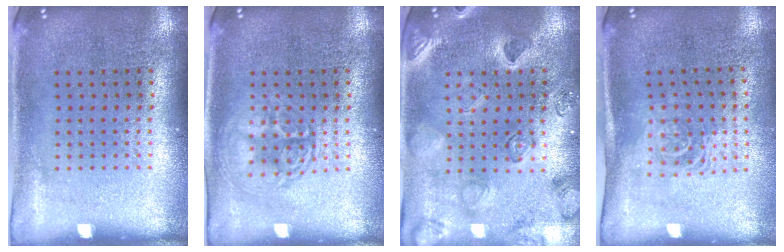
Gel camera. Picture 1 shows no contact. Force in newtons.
{"total": 2.7, "press": 2.7, "slide": 0.3}
{"total": 2.4, "press": 2.4, "slide": 0.5}
{"total": 1.7, "press": 1.3, "slide": 1.1}